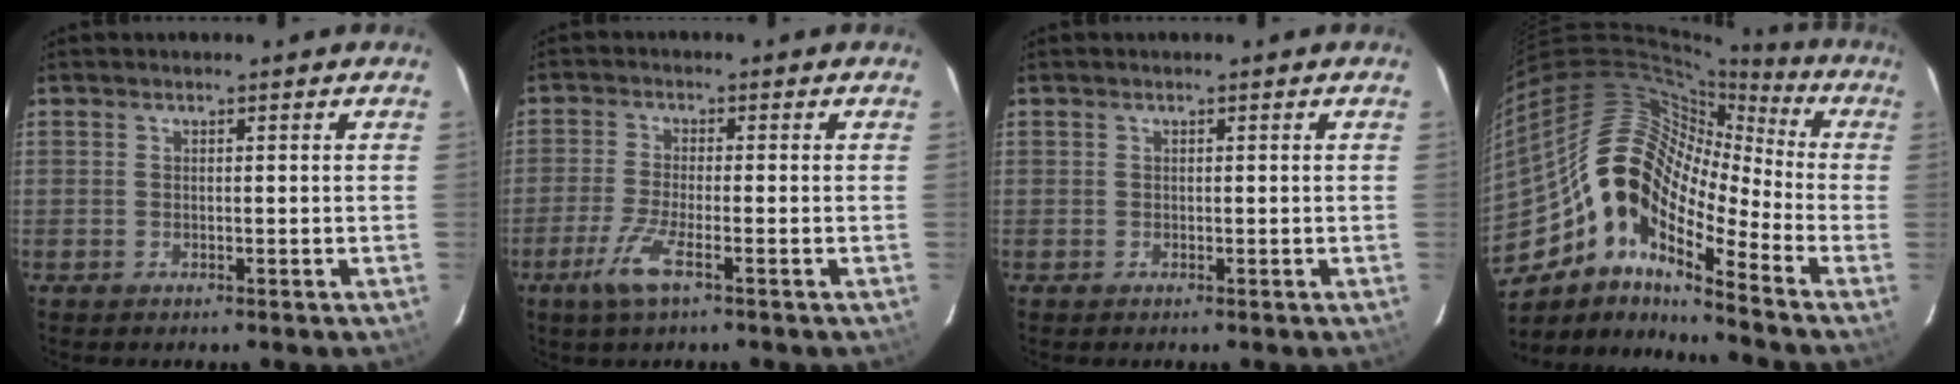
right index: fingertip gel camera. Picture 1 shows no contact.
{"total": 5.8, "force": [-3.2, 0.5, 4.8], "torque": [-0.113, -0.011, -0.065]}
{"total": 0.0}
{"total": 17.3, "force": [-8.6, 7.6, 12.9], "torque": [-0.210, -0.003, -0.181]}